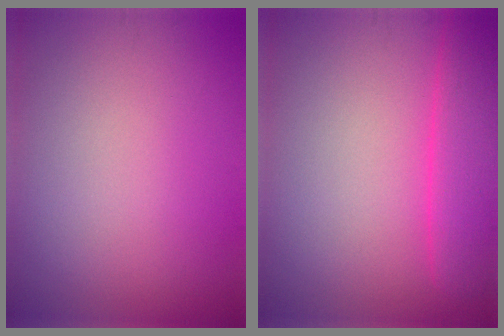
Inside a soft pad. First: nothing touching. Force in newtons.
{"total": 5.4, "press": 5.4, "slide": 0.3}